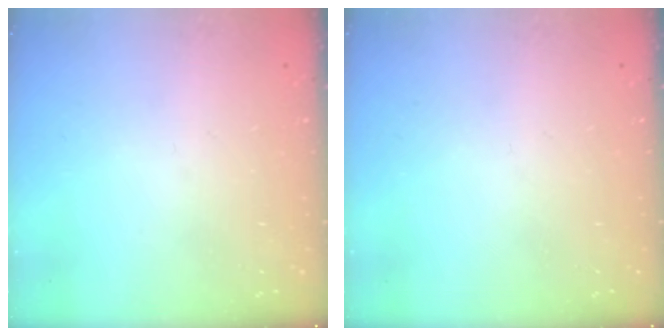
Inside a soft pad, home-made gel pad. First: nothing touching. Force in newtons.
{"total": 0.0}